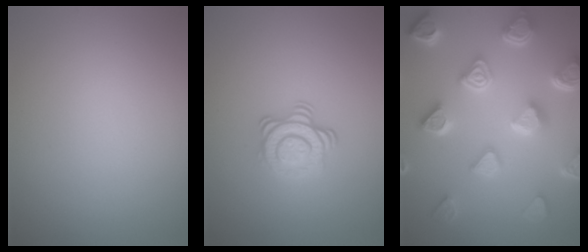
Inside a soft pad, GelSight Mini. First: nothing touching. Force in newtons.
{"total": 3.6, "press": 2.5, "slide": 2.5}
{"total": 7.5, "press": 6.0, "slide": 4.6}